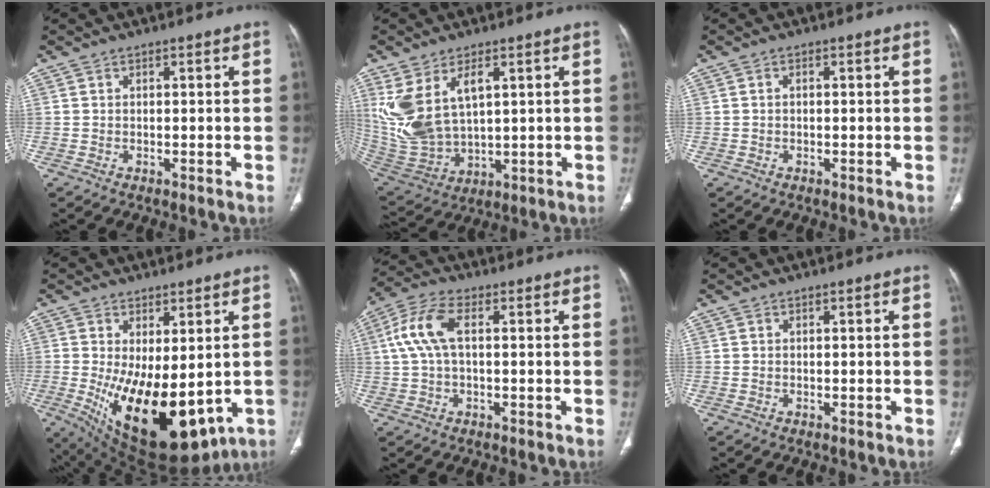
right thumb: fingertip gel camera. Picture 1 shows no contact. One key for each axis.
{"total": 14.1, "fx": 4.8, "fy": 7.8, "fz": 10.8, "tx": -0.223, "ty": -0.018, "tz": 0.119}
{"total": 0.6, "fx": 0.0, "fy": 0.4, "fz": 0.4, "tx": -0.010, "ty": 0.000, "tz": -0.002}
{"total": 19.7, "fx": -3.3, "fy": 9.5, "fz": 16.9, "tx": -0.257, "ty": -0.028, "tz": -0.013}
{"total": 8.3, "fx": 1.2, "fy": 3.9, "fz": 7.2, "tx": -0.173, "ty": 0.026, "tz": 0.020}
{"total": 0.0}